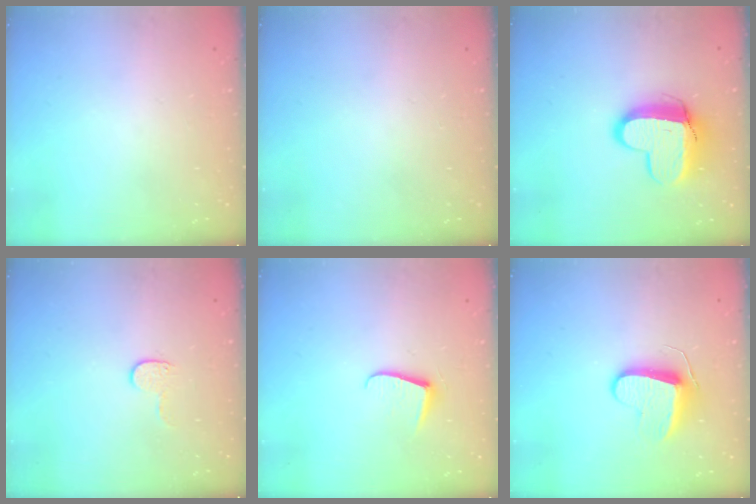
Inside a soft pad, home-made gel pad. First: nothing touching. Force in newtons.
{"total": 0.0}
{"total": 12.7, "press": 12.7, "slide": 1.1}
{"total": 3.9, "press": 3.9, "slide": 0.4}
{"total": 5.9, "press": 5.9, "slide": 0.6}
{"total": 8.8, "press": 8.8, "slide": 0.2}